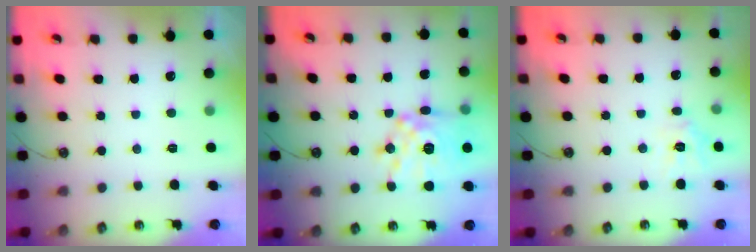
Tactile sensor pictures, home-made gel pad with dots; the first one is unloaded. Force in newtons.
{"total": 16.5, "press": 16.5, "slide": 1.6}
{"total": 7.8, "press": 7.7, "slide": 0.5}